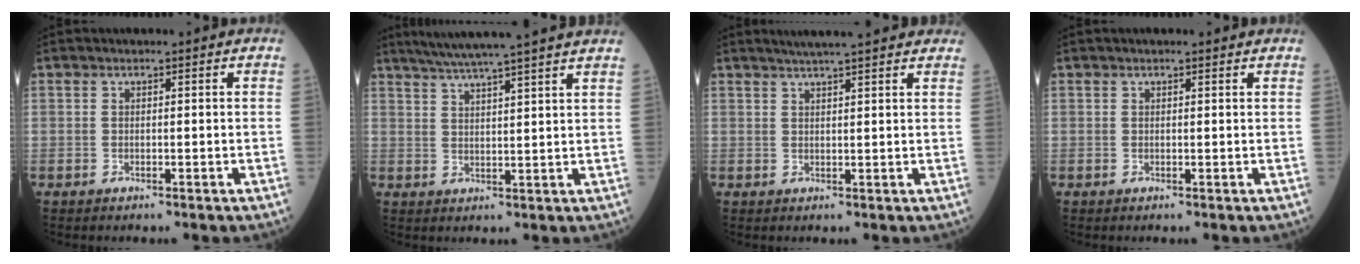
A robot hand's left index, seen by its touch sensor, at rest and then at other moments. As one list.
[{"total": 14.3, "force": [12.4, -1.1, 7.1], "torque": [-0.119, 0.013, 0.165]}, {"total": 10.1, "force": [8.7, 1.0, 5.1], "torque": [-0.069, 0.032, 0.104]}, {"total": 1.6, "force": [1.4, 0.4, 0.7], "torque": [-0.011, 0.017, 0.014]}]